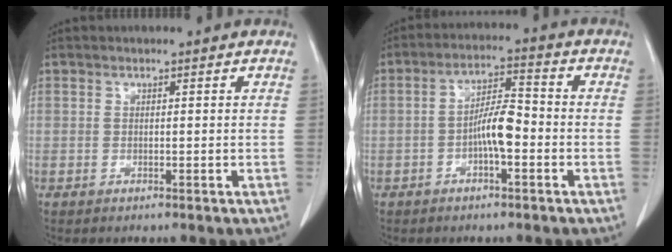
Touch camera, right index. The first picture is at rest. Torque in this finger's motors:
{"motor_torque": [0.74, -0.26, 0.19, 0.11]}